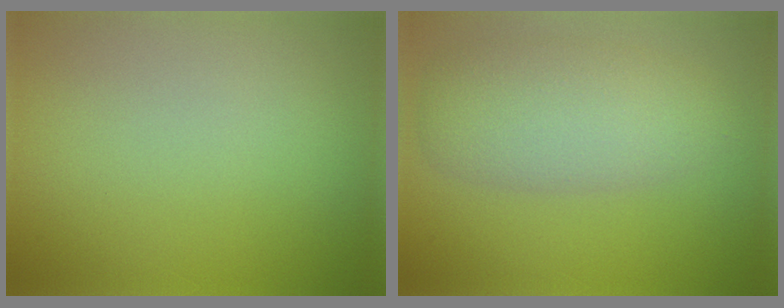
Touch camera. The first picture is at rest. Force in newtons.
{"total": 5.5, "press": 5.5, "slide": 0.5}